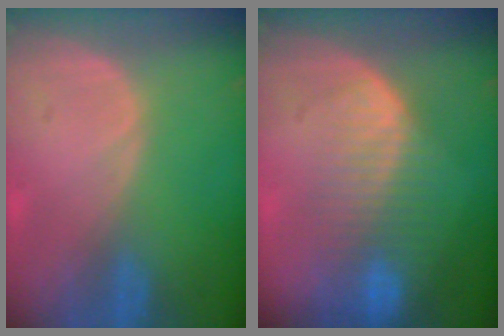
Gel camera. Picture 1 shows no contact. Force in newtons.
{"total": 8.6, "press": 7.3, "slide": 4.4}